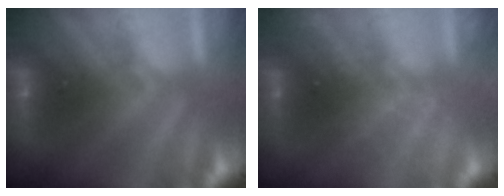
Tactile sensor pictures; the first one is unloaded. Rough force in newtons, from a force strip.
{"total": 2.1}